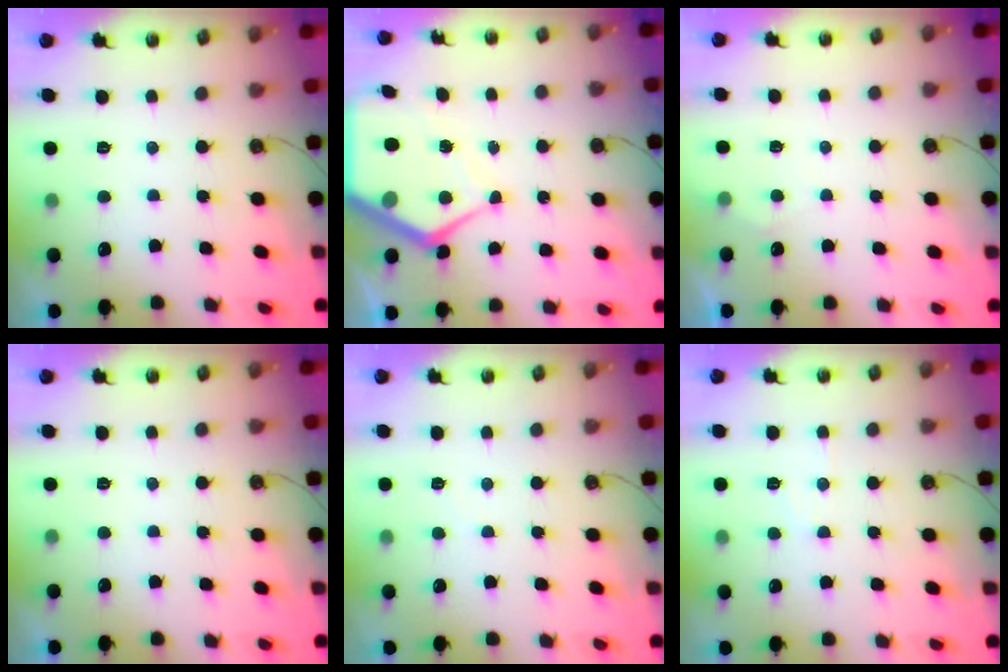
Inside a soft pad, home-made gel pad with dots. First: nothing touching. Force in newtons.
{"total": 10.8, "press": 10.8, "slide": 0.9}
{"total": 3.1, "press": 3.1, "slide": 0.4}
{"total": 0.0}
{"total": 2.4, "press": 2.4, "slide": 0.4}
{"total": 6.1, "press": 6.1, "slide": 0.7}